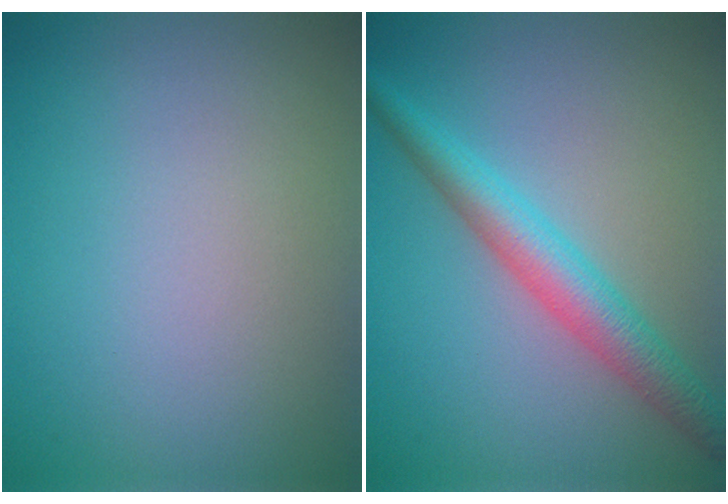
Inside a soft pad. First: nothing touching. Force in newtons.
{"total": 4.3, "press": 4.3, "slide": 0.1}